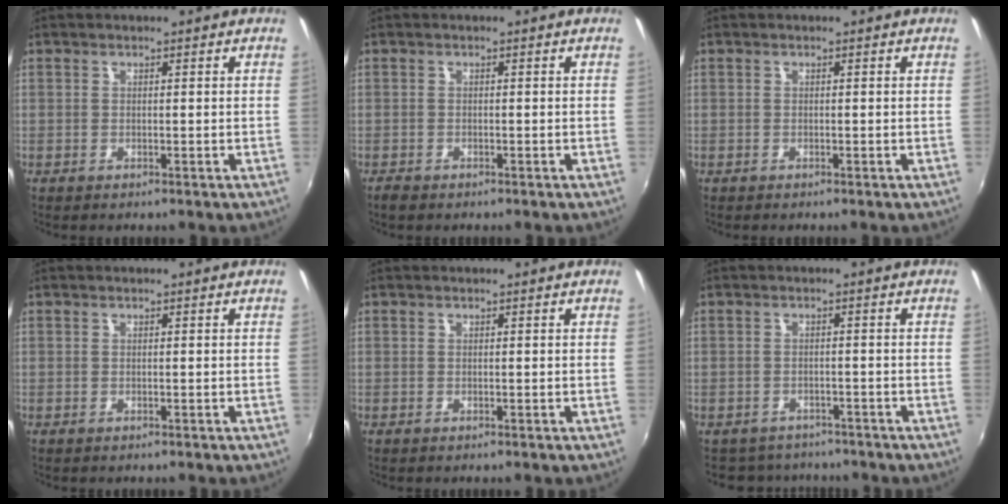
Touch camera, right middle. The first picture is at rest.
{"total": 1.5, "force": [-1.2, 0.6, 0.5], "torque": [-0.013, -0.006, -0.025]}
{"total": 0.0}
{"total": 0.0}
{"total": 0.0}
{"total": 6.4, "force": [-5.6, 2.9, 0.9], "torque": [-0.031, -0.005, -0.081]}